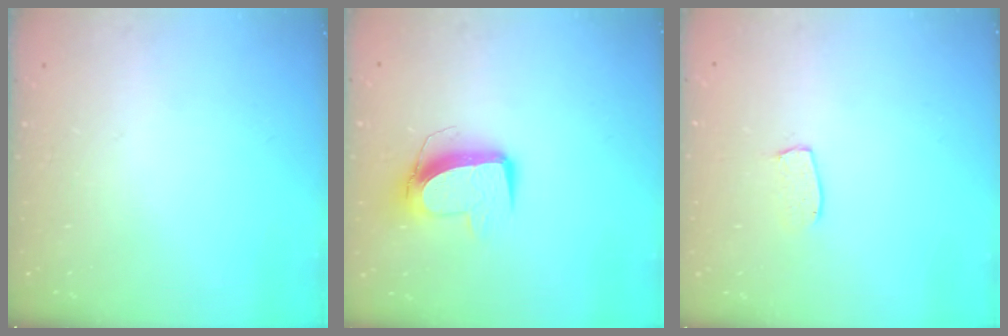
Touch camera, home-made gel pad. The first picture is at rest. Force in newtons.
{"total": 10.9, "press": 10.9, "slide": 0.7}
{"total": 3.9, "press": 3.9, "slide": 0.3}